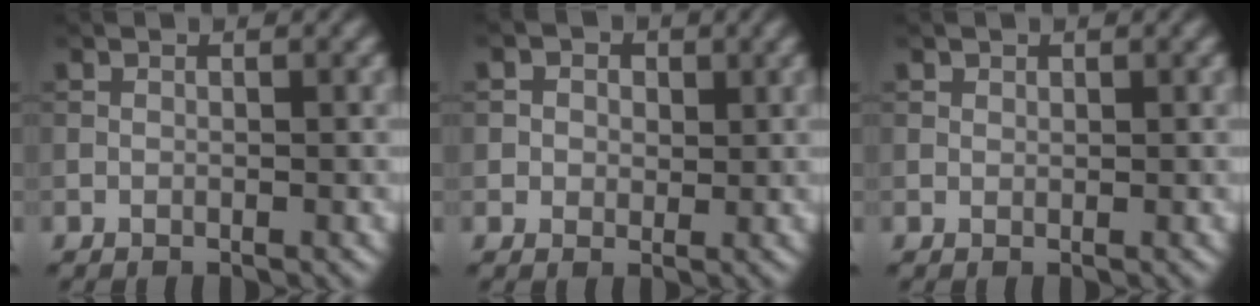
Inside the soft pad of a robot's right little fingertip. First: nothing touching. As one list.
[{"total": 3.2, "force": [1.0, 2.8, 1.1], "torque": [-0.018, -0.003, 0.009]}, {"total": 0.6, "force": [0.4, 0.3, 0.1], "torque": [0.001, -0.001, 0.009]}]